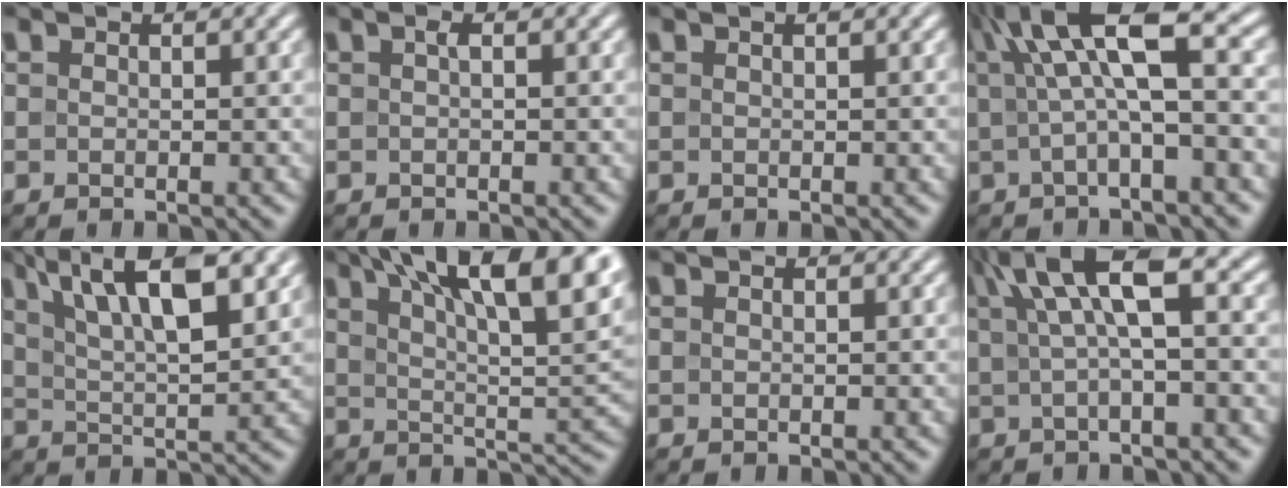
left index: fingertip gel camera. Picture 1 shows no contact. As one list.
[{"total": 0.6, "force": [0.1, 0.1, 0.6], "torque": [-0.015, 0.005, 0.003]}, {"total": 0.7, "force": [0.5, 0.1, 0.5], "torque": [-0.007, 0.007, 0.006]}, {"total": 8.2, "force": [2.1, 2.0, 7.7], "torque": [-0.131, 0.017, 0.027]}, {"total": 9.6, "force": [5.4, 3.0, 7.3], "torque": [-0.123, 0.017, 0.086]}, {"total": 15.2, "force": [8.5, 5.1, 11.5], "torque": [-0.146, 0.025, 0.113]}, {"total": 0.0}, {"total": 6.8, "force": [2.0, 1.8, 6.2], "torque": [-0.103, 0.017, 0.029]}]